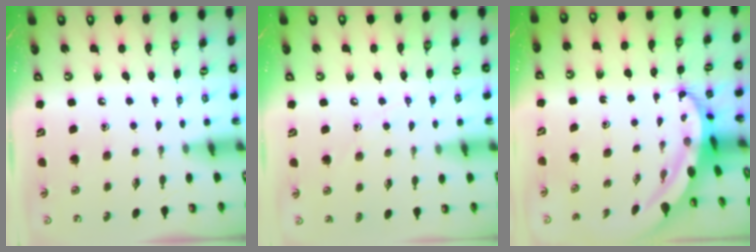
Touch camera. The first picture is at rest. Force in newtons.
{"total": 6.2, "press": 6.2, "slide": 0.7}
{"total": 4.7, "press": 4.6, "slide": 0.7}